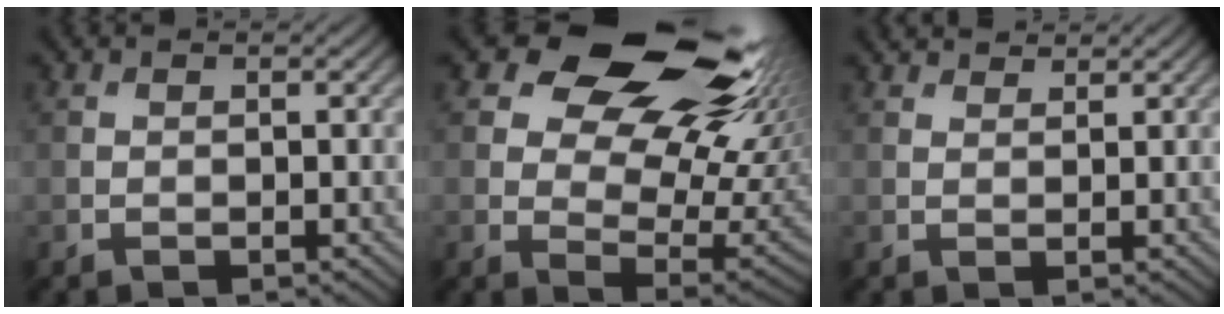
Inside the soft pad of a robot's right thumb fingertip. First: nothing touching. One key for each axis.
{"total": 19.1, "fx": 10.7, "fy": 10.5, "fz": 11.8, "tx": -0.194, "ty": 0.022, "tz": 0.169}
{"total": 2.0, "fx": 1.9, "fy": 0.6, "fz": 0.5, "tx": -0.017, "ty": 0.001, "tz": 0.036}